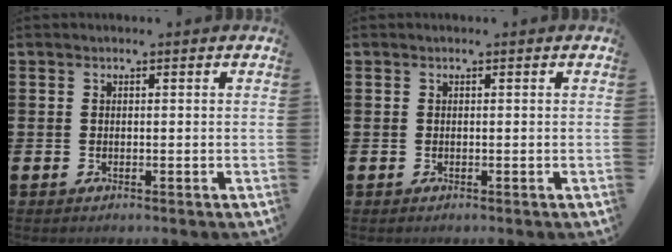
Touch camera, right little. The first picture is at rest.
{"total": 0.0}